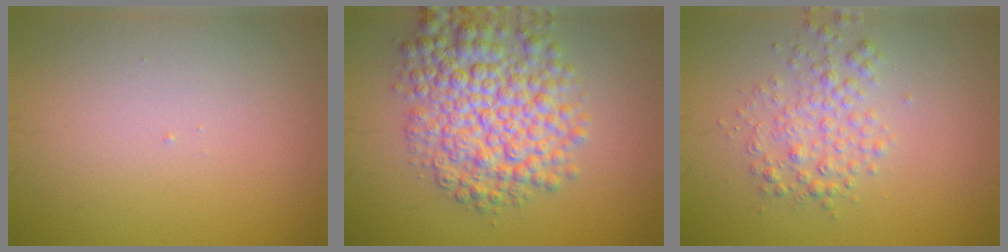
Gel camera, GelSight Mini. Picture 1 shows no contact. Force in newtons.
{"total": 8.1, "press": 8.1, "slide": 0.2}
{"total": 2.9, "press": 2.9, "slide": 0.0}